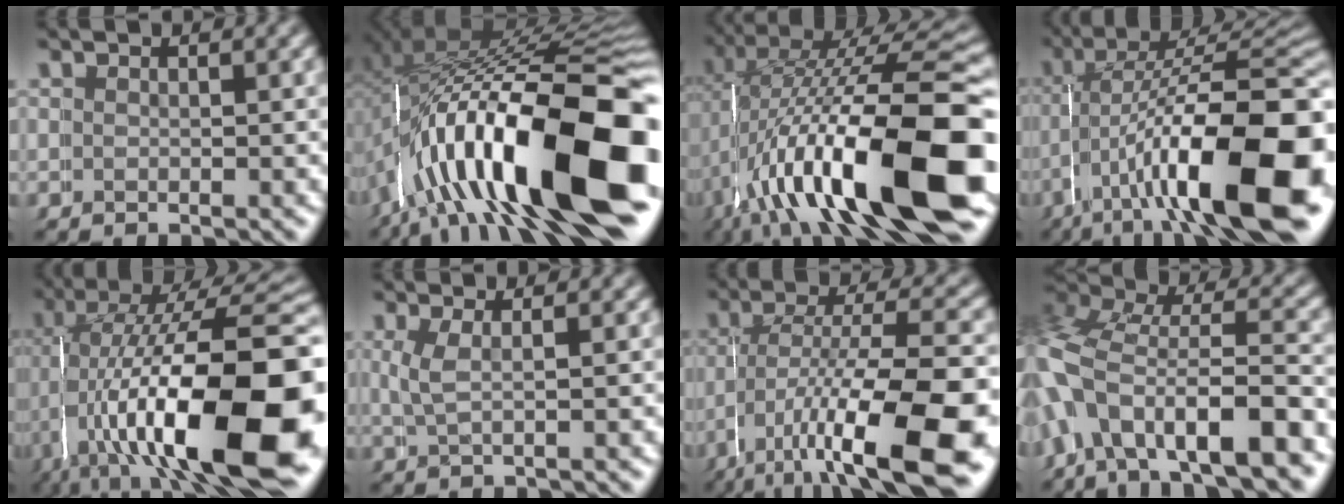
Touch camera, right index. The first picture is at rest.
{"total": 21.8, "force": [-4.3, 10.7, 18.4], "torque": [-0.304, -0.010, -0.060]}
{"total": 16.3, "force": [-3.4, 6.4, 14.6], "torque": [-0.234, -0.009, -0.037]}
{"total": 16.4, "force": [-4.3, 6.8, 14.3], "torque": [-0.208, -0.024, -0.057]}
{"total": 18.3, "force": [-3.8, 8.4, 15.8], "torque": [-0.261, -0.030, -0.033]}
{"total": 1.1, "force": [0.8, 0.5, 0.7], "torque": [-0.028, 0.001, 0.012]}
{"total": 11.3, "force": [-4.5, 4.0, 9.6], "torque": [-0.157, -0.028, -0.056]}
{"total": 6.2, "force": [-2.4, 4.2, 3.9], "torque": [-0.113, -0.019, -0.040]}